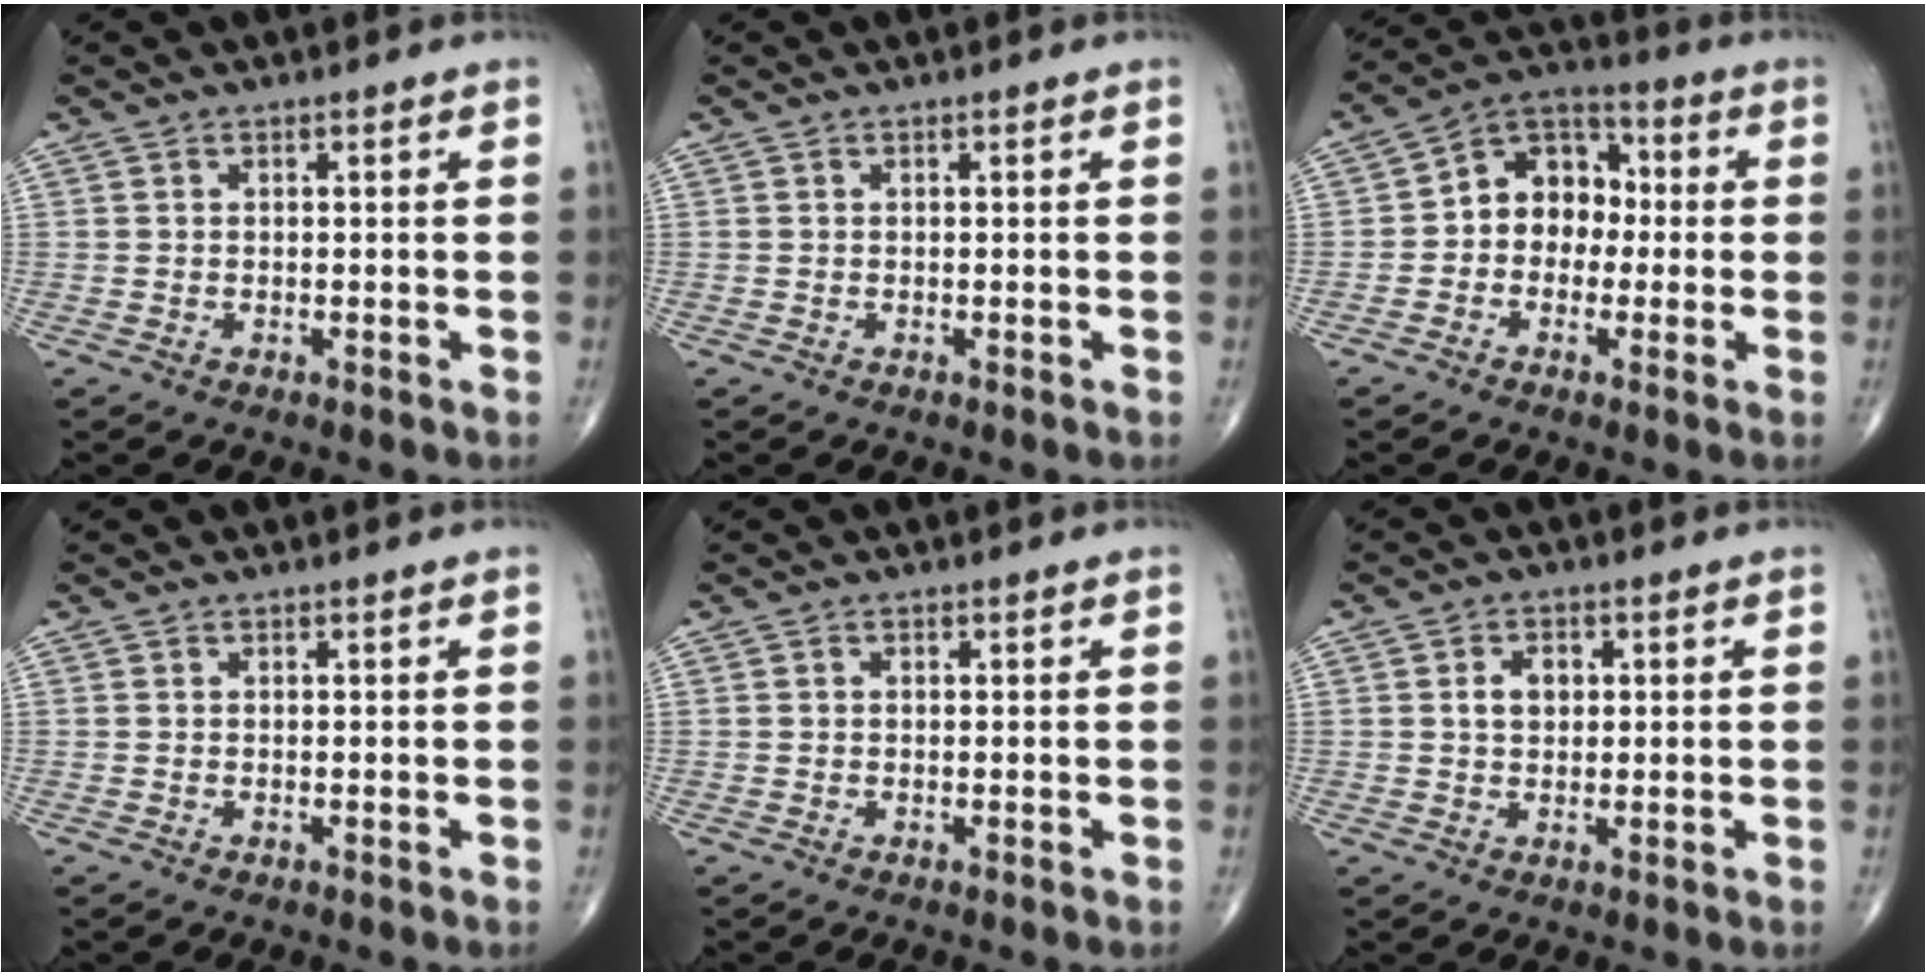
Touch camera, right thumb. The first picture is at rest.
{"total": 0.0}
{"total": 10.4, "force": [-0.4, 8.3, 6.3], "torque": [-0.057, 0.040, -0.025]}
{"total": 0.0}
{"total": 0.0}
{"total": 3.7, "force": [0.7, 2.7, 2.4], "torque": [-0.031, 0.004, 0.011]}